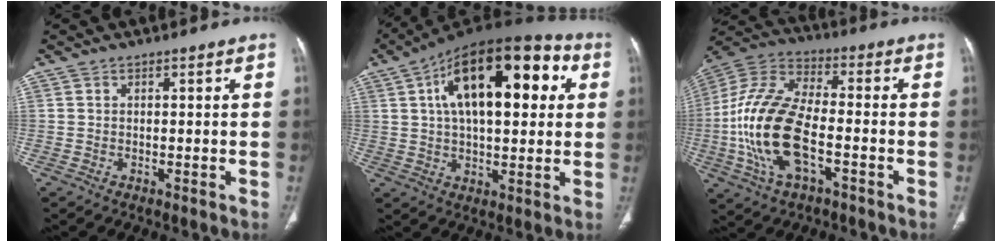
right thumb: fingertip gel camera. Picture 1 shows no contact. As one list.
[{"total": 23.6, "force": [6.5, 11.1, 19.8], "torque": [-0.289, 0.025, 0.093]}, {"total": 19.5, "force": [-4.5, 9.4, 16.5], "torque": [-0.350, 0.023, -0.084]}]